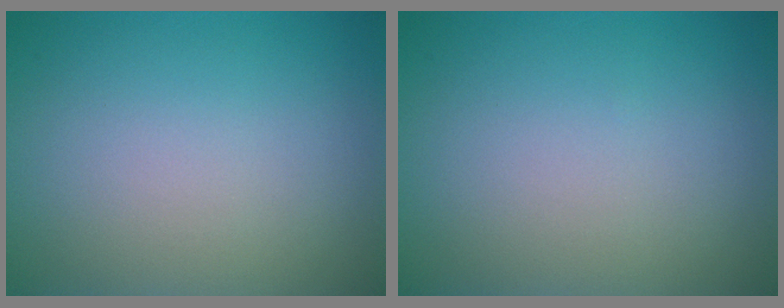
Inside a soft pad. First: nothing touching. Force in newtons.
{"total": 0.0}